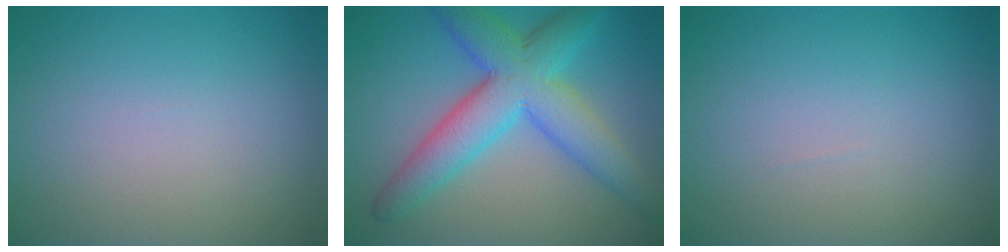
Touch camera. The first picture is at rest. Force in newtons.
{"total": 7.9, "press": 7.9, "slide": 0.1}
{"total": 0.0}